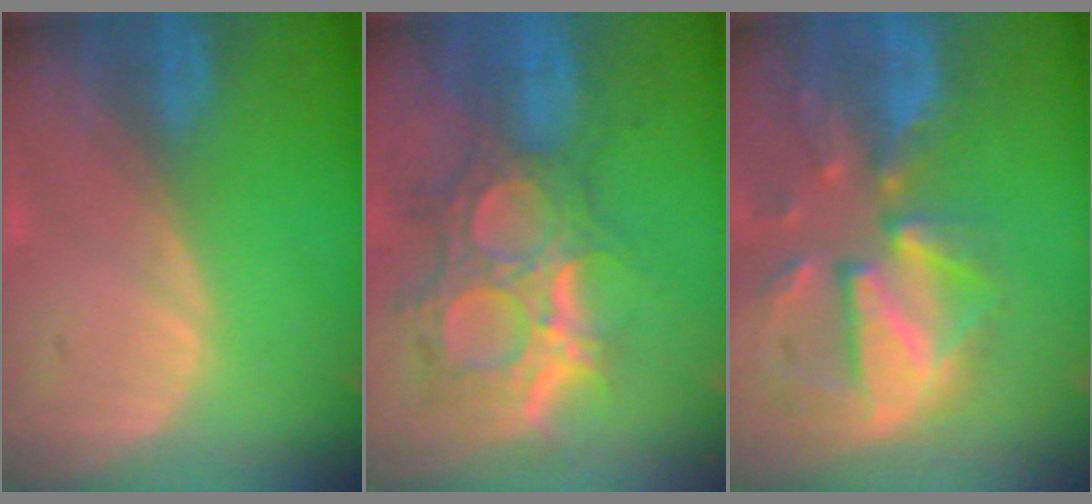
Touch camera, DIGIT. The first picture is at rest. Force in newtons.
{"total": 12.0, "press": 10.7, "slide": 5.3}
{"total": 12.0, "press": 10.4, "slide": 6.0}